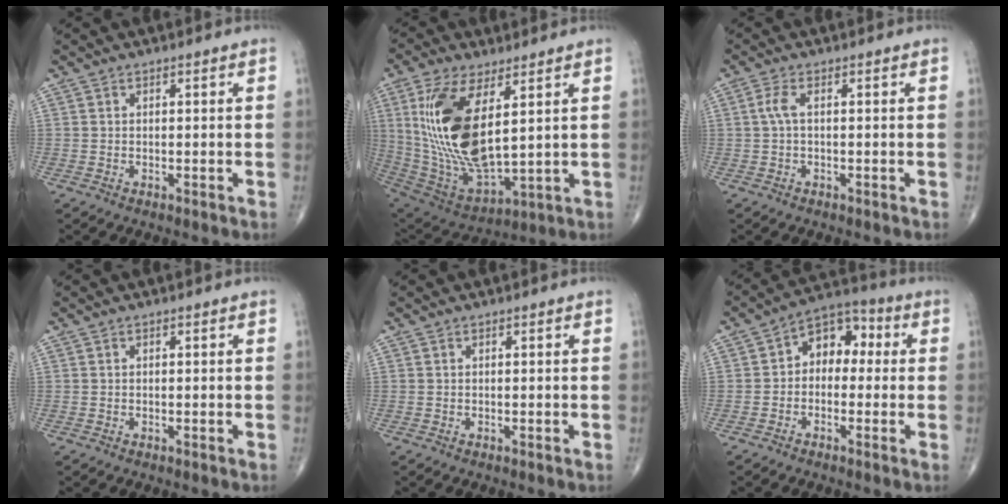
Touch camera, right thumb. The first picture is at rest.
{"total": 20.9, "force": [5.1, 9.0, 18.1], "torque": [-0.369, -0.032, 0.110]}
{"total": 2.2, "force": [0.1, 0.6, 2.1], "torque": [-0.057, 0.006, -0.001]}
{"total": 0.0}
{"total": 0.0}
{"total": 8.9, "force": [0.4, 6.3, 6.2], "torque": [-0.054, 0.036, -0.013]}